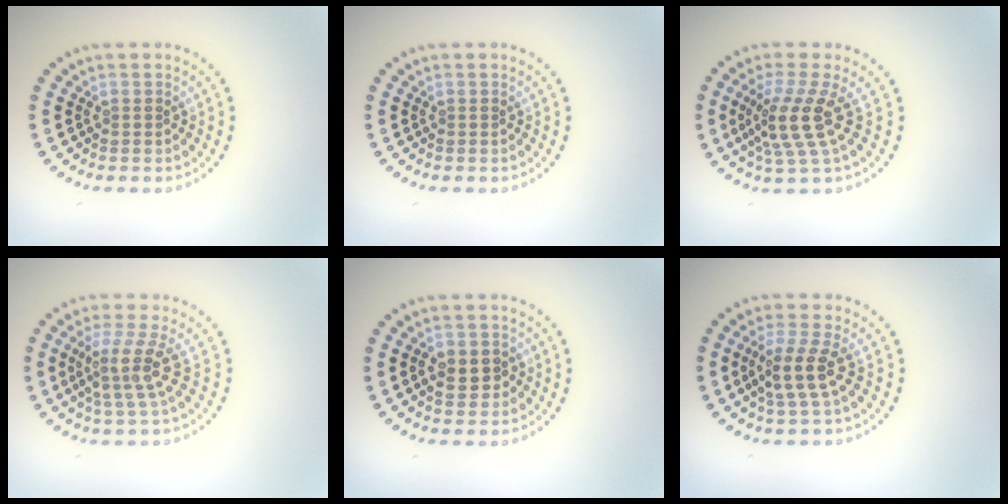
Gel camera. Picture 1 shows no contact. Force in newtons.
{"total": 0.0}
{"total": 4.1, "press": 3.1, "slide": 2.8}
{"total": 3.8, "press": 2.7, "slide": 2.6}
{"total": 2.8, "press": 2.7, "slide": 0.5}
{"total": 3.3, "press": 2.8, "slide": 1.6}